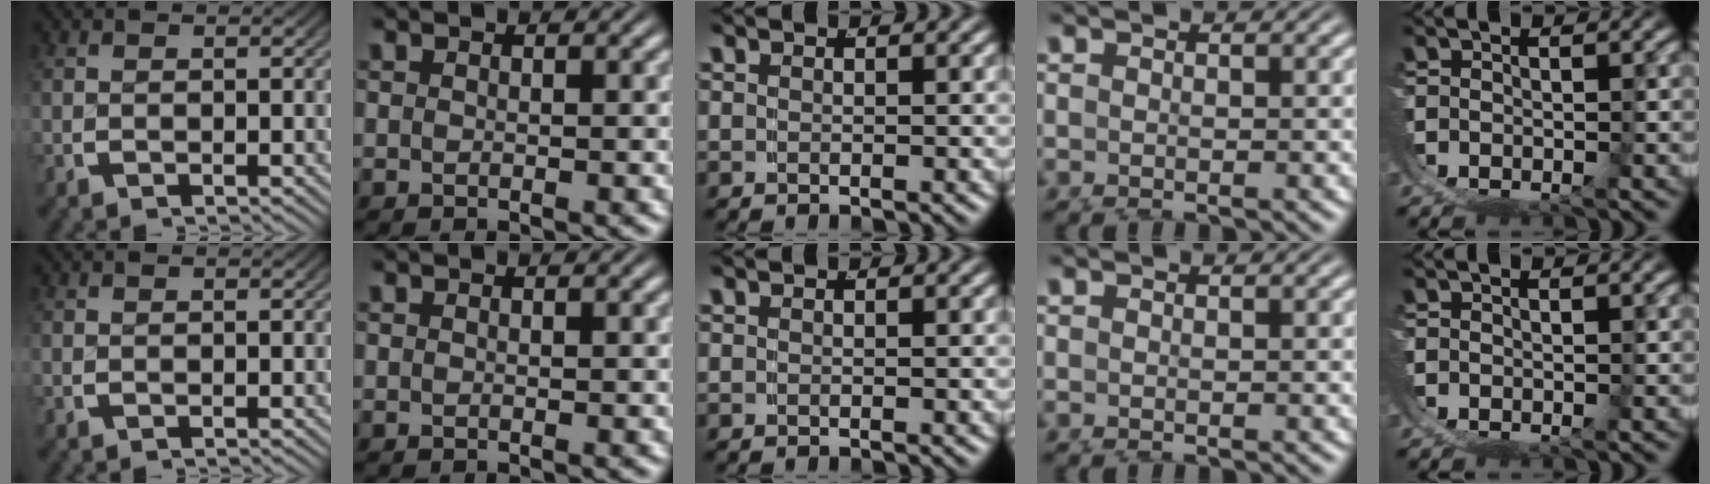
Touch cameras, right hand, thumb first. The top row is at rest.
{}